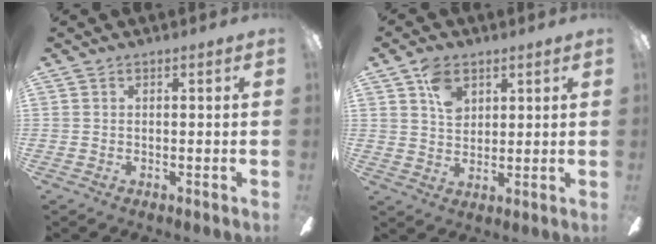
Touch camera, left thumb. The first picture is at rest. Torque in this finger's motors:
{"motor_torque": [0.81, 0.89, 0.46, -0.26, 0.01]}